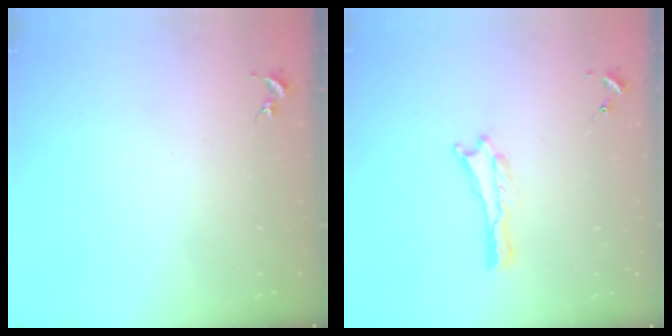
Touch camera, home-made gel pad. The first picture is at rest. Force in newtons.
{"total": 0.0}